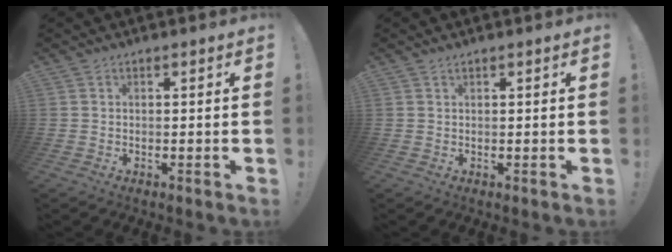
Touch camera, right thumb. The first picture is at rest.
{"total": 0.6, "force": [0.6, -0.1, 0.3], "torque": [0.000, -0.003, 0.010]}